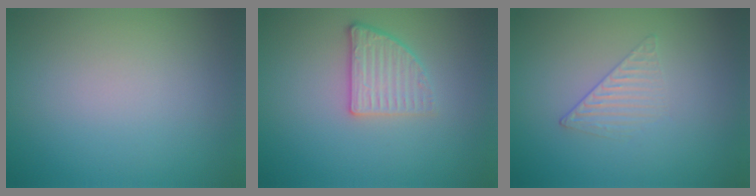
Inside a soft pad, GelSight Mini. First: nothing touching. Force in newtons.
{"total": 2.6, "press": 2.3, "slide": 1.3}
{"total": 1.3, "press": 0.4, "slide": 1.2}